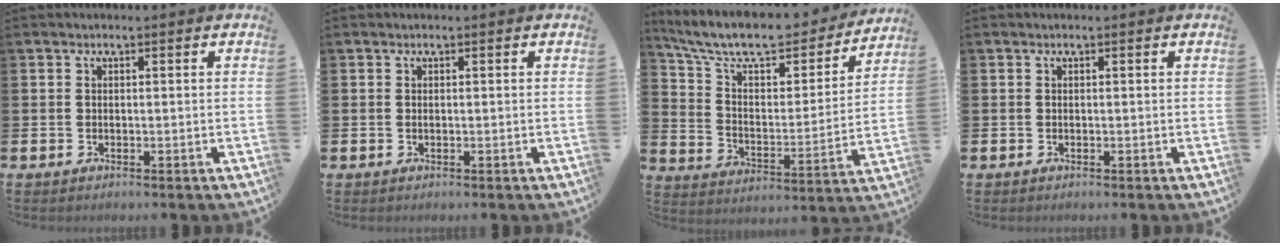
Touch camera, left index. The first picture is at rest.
{"total": 0.0}
{"total": 10.8, "force": [9.3, 3.4, 4.4], "torque": [-0.122, -0.057, 0.158]}
{"total": 0.0}